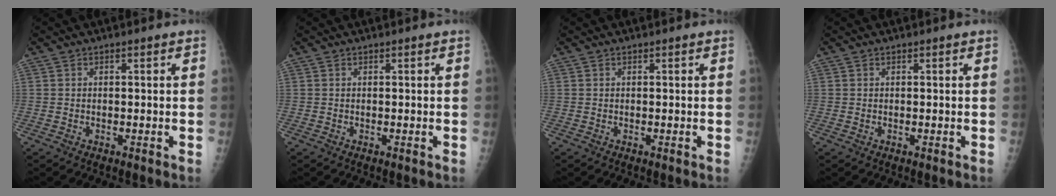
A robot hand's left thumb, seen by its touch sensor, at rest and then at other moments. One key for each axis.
{"total": 0.0}
{"total": 0.0}
{"total": 0.0}